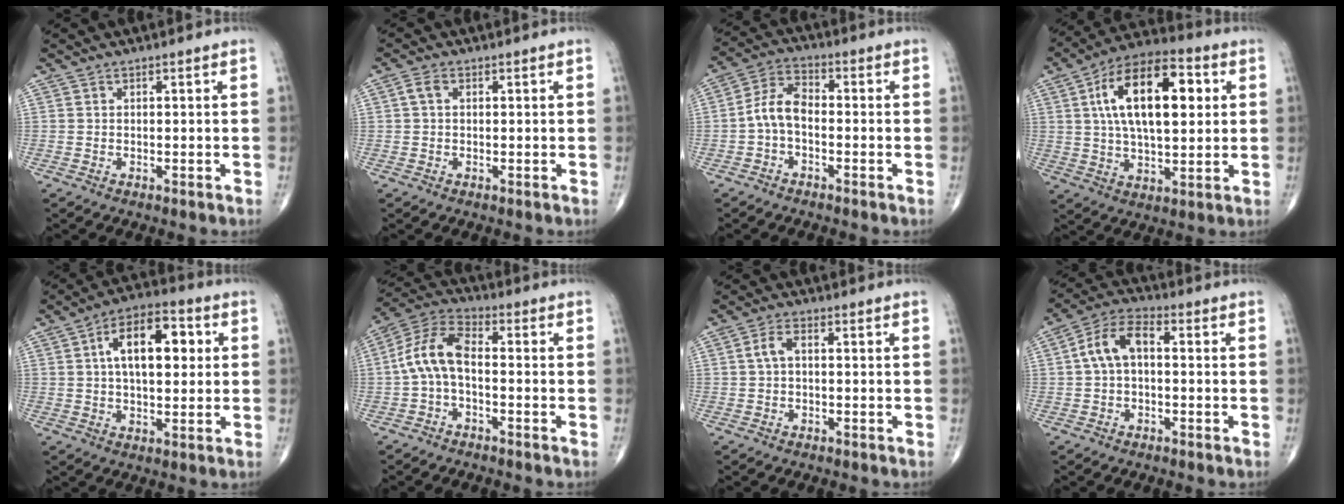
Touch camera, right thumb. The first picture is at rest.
{"total": 2.0, "force": [0.4, 1.3, 1.5], "torque": [-0.030, 0.008, 0.007]}
{"total": 6.3, "force": [-1.5, 3.5, 5.0], "torque": [-0.096, 0.028, -0.039]}
{"total": 19.2, "force": [4.4, 9.2, 16.3], "torque": [-0.258, 0.013, 0.068]}
{"total": 13.6, "force": [2.9, 7.0, 11.3], "torque": [-0.161, 0.016, 0.041]}
{"total": 8.9, "force": [-1.1, 4.4, 7.6], "torque": [-0.158, 0.035, -0.034]}
{"total": 3.0, "force": [0.2, 1.6, 2.6], "torque": [-0.054, 0.011, 0.002]}
{"total": 7.8, "force": [0.4, 4.4, 6.5], "torque": [-0.124, 0.029, -0.003]}